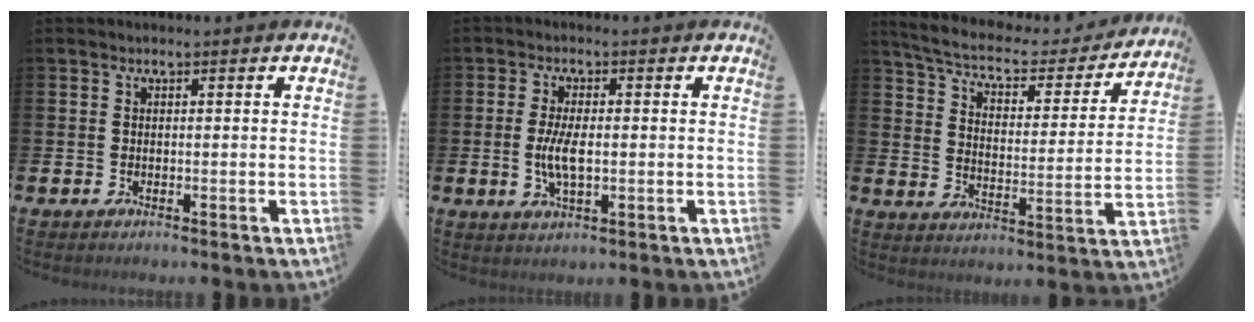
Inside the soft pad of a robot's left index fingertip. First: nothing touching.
{"total": 4.7, "force": [-0.2, 1.8, 4.3], "torque": [-0.083, 0.000, -0.007]}
{"total": 6.6, "force": [5.8, 1.8, 2.6], "torque": [-0.076, -0.041, 0.093]}